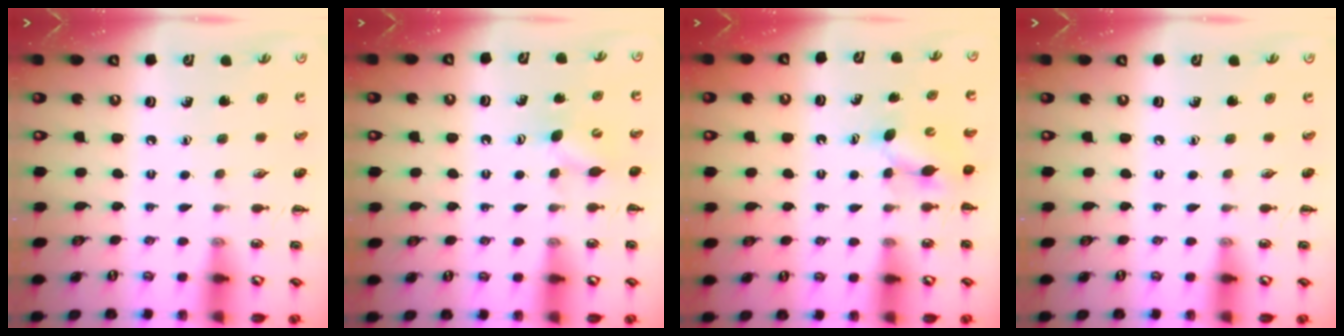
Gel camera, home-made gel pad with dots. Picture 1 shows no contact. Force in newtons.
{"total": 4.5, "press": 4.3, "slide": 1.2}
{"total": 3.5, "press": 3.4, "slide": 0.9}
{"total": 0.0}